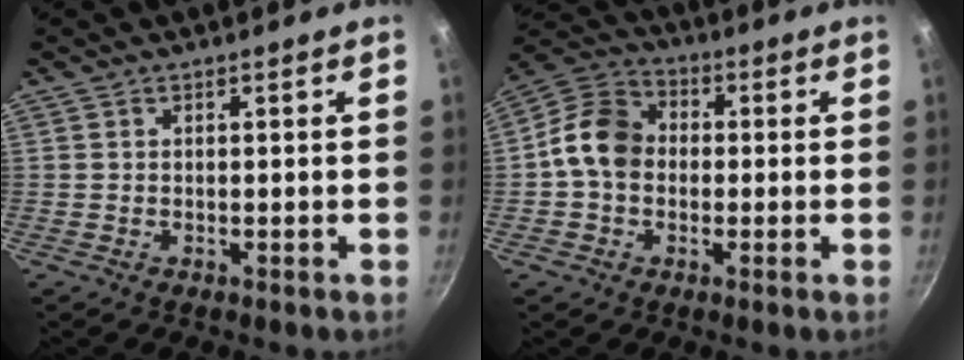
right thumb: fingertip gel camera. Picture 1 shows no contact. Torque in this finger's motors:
{"motor_torque": [1.73, 1.43, 0.52, -0.60, 0.07]}